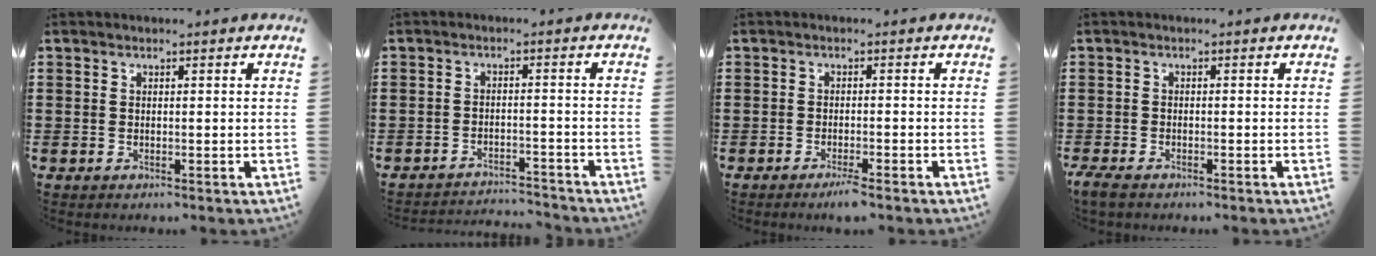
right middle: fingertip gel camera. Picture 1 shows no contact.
{"total": 3.0, "force": [-3.0, 0.0, 0.0], "torque": [-0.006, -0.002, -0.063]}
{"total": 2.0, "force": [-1.6, 0.1, 1.2], "torque": [-0.020, 0.001, -0.029]}
{"total": 1.7, "force": [-1.3, 0.5, 0.8], "torque": [-0.031, -0.005, -0.029]}